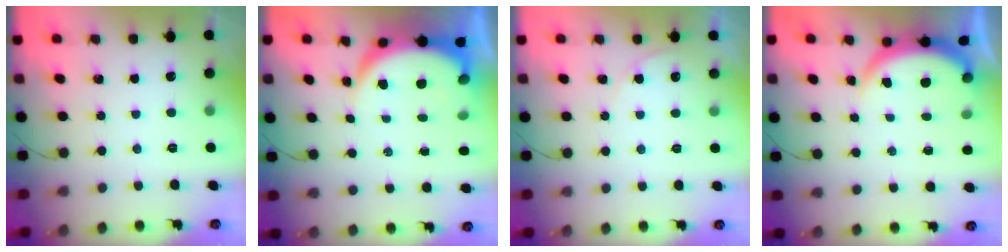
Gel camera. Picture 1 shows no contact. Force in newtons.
{"total": 8.0, "press": 8.0, "slide": 1.0}
{"total": 3.3, "press": 3.3, "slide": 0.2}
{"total": 3.7, "press": 3.7, "slide": 0.1}